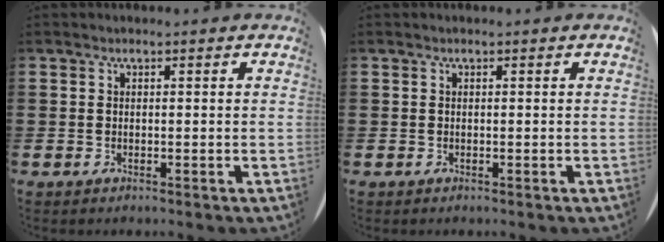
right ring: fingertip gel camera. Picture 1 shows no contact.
{"total": 0.0}